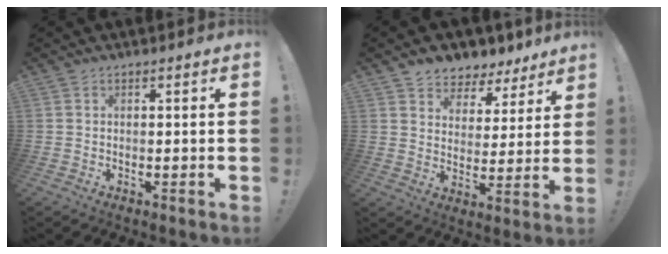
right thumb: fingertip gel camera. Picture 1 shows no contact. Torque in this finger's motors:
{"motor_torque": [0.73, 0.97, 0.17, 0.07, 0.00]}